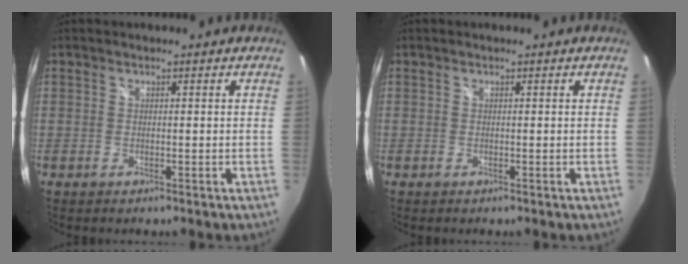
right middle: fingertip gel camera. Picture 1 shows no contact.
{"total": 0.0}